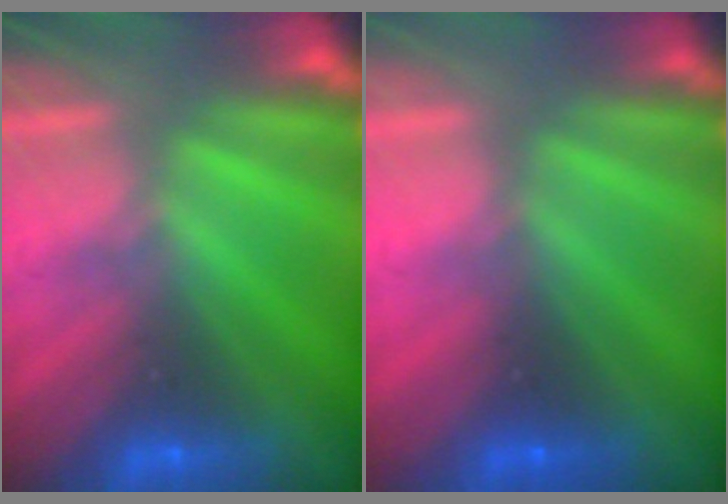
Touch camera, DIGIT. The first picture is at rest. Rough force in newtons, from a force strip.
{"total": 3.5}